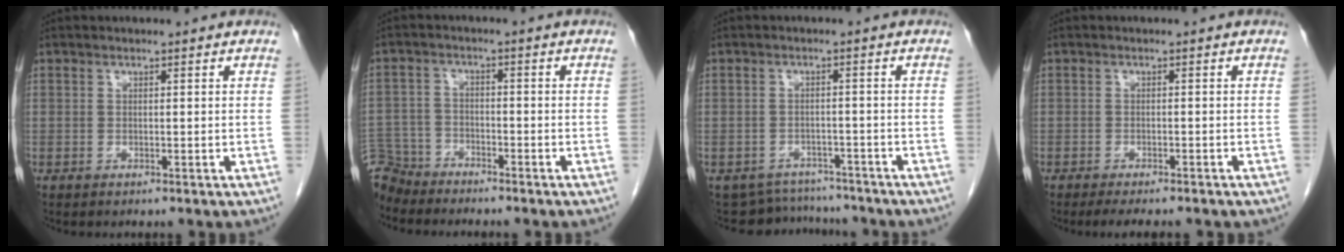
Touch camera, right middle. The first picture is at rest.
{"total": 7.1, "force": [-6.7, 2.4, 0.1], "torque": [-0.005, -0.001, -0.129]}
{"total": 6.5, "force": [-6.3, 1.7, -0.9], "torque": [0.012, 0.018, -0.083]}
{"total": 7.9, "force": [-6.6, 1.9, 3.9], "torque": [-0.047, -0.006, -0.082]}